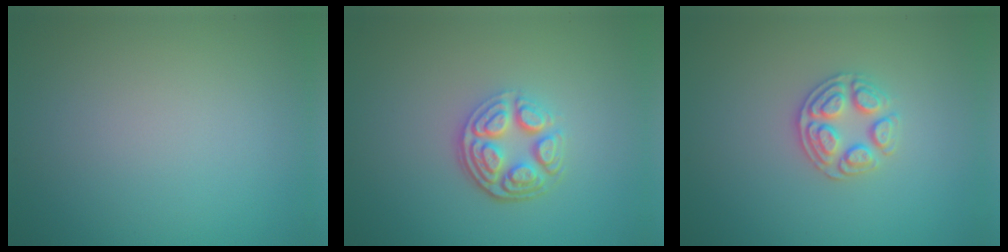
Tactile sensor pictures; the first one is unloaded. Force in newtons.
{"total": 4.3, "press": 3.3, "slide": 2.7}
{"total": 2.9, "press": 2.7, "slide": 1.0}